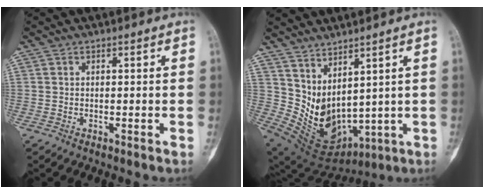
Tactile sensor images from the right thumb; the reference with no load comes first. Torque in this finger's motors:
{"motor_torque": [-0.86, 1.61, 0.88, 0.04, 0.05]}